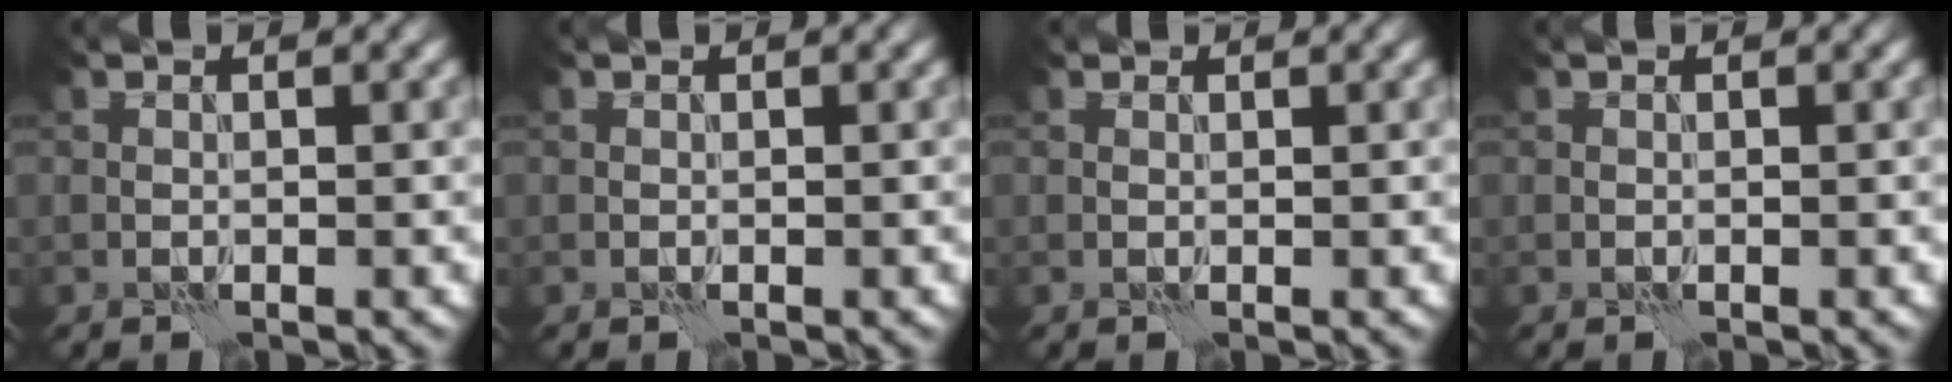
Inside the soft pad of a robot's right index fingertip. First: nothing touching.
{"total": 0.0}
{"total": 0.7, "force": [0.6, 0.3, 0.2], "torque": [-0.006, -0.003, 0.003]}
{"total": 0.0}